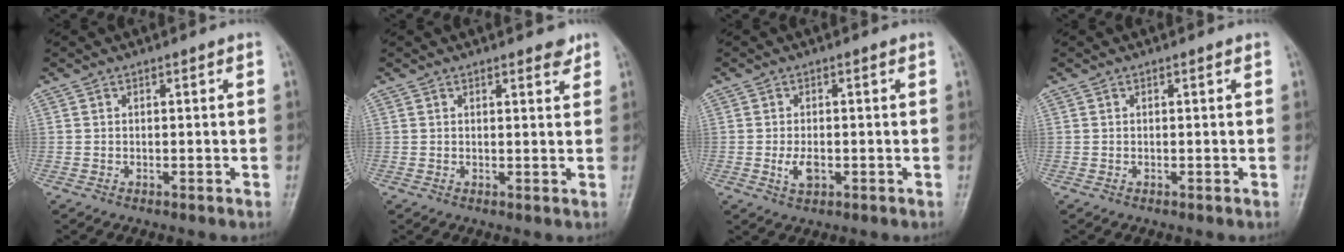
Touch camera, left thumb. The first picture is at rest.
{"total": 2.2, "force": [1.7, 0.8, 1.2], "torque": [-0.007, -0.010, 0.020]}
{"total": 3.1, "force": [-0.7, 1.7, 2.5], "torque": [-0.048, -0.004, -0.010]}
{"total": 0.0}